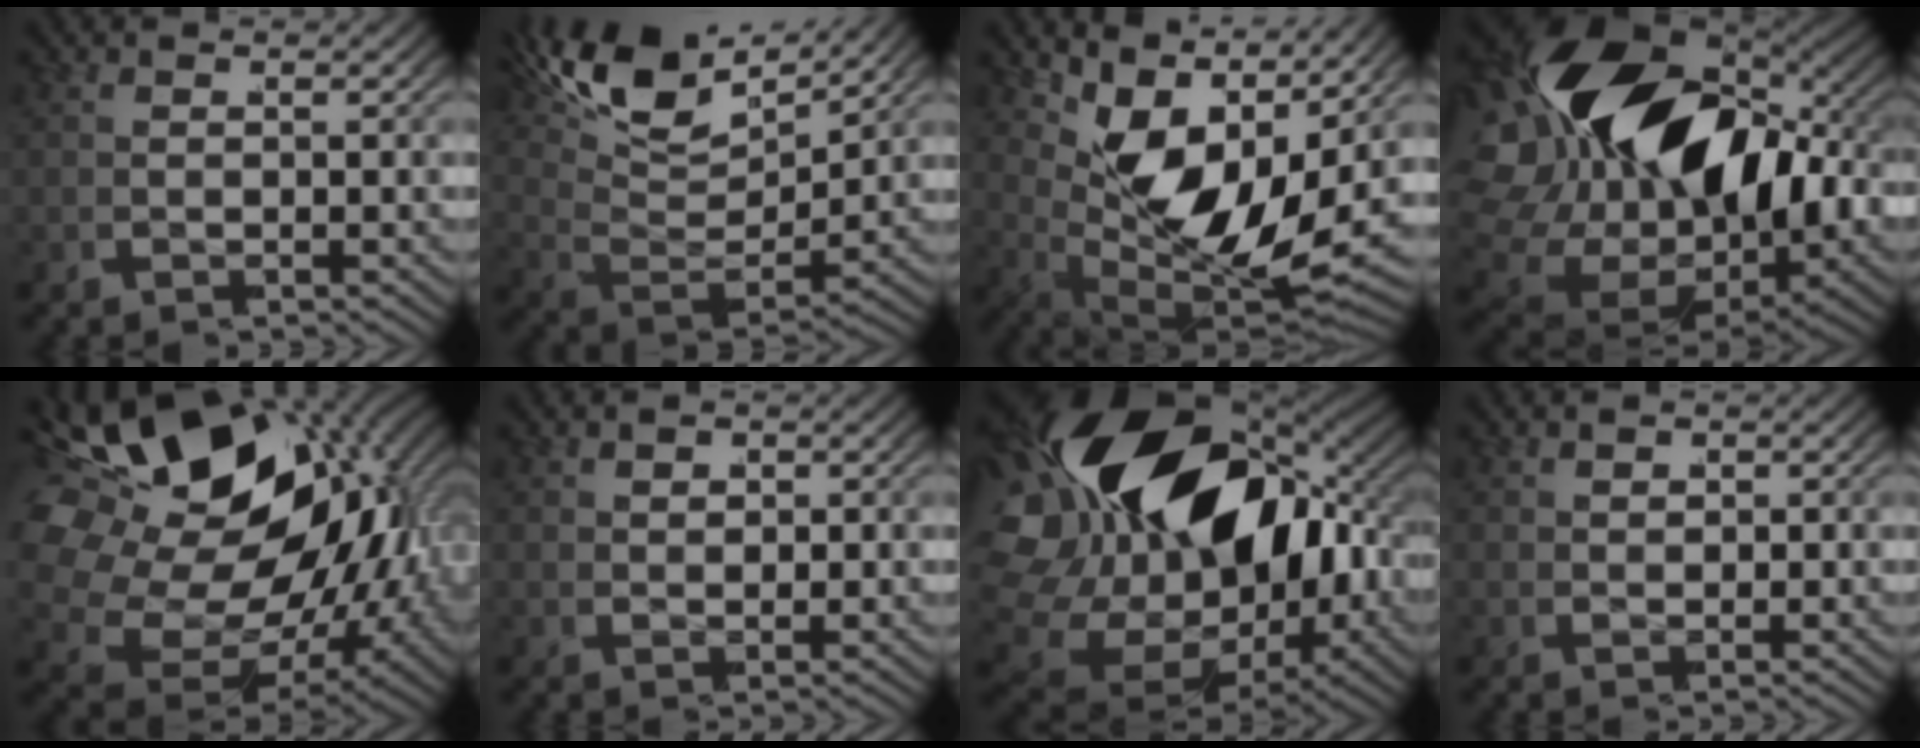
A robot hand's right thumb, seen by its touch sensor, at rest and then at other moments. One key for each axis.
{"total": 8.9, "fx": 3.2, "fy": 5.4, "fz": 6.3, "tx": -0.141, "ty": -0.009, "tz": 0.048}
{"total": 15.1, "fx": 1.4, "fy": 8.7, "fz": 12.2, "tx": -0.223, "ty": -0.041, "tz": 0.033}
{"total": 25.7, "fx": 0.2, "fy": 17.8, "fz": 18.6, "tx": -0.366, "ty": -0.051, "tz": 0.017}
{"total": 26.5, "fx": 0.0, "fy": 18.7, "fz": 18.8, "tx": -0.337, "ty": -0.039, "tz": 0.004}
{"total": 1.2, "fx": 0.4, "fy": 1.0, "fz": 0.5, "tx": -0.009, "ty": 0.000, "tz": 0.008}
{"total": 28.6, "fx": -0.1, "fy": 20.0, "fz": 20.5, "tx": -0.406, "ty": -0.052, "tz": 0.015}
{"total": 0.9, "fx": 0.2, "fy": 0.8, "fz": 0.2, "tx": -0.005, "ty": 0.001, "tz": 0.004}